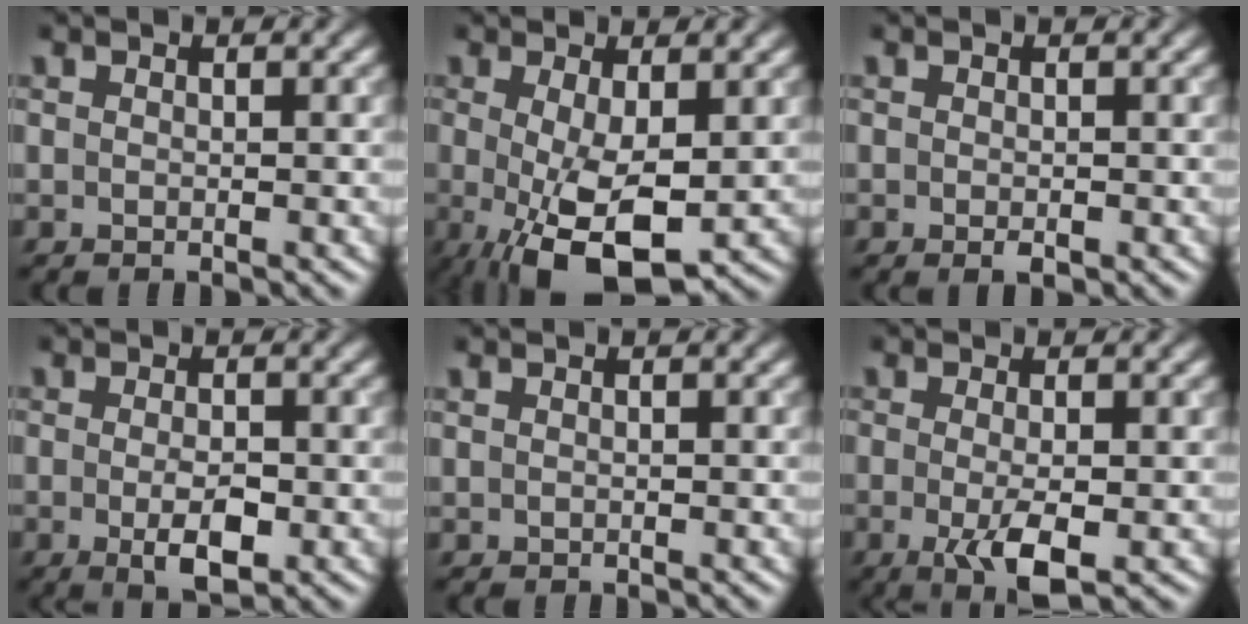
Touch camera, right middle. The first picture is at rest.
{"total": 6.9, "force": [-1.1, 2.6, 6.3], "torque": [-0.123, -0.018, -0.013]}
{"total": 1.0, "force": [-0.4, 0.5, 0.8], "torque": [-0.016, -0.005, -0.006]}
{"total": 3.3, "force": [-0.9, 1.3, 2.8], "torque": [-0.052, -0.008, -0.013]}
{"total": 0.0}
{"total": 4.4, "force": [-1.4, 1.3, 3.9], "torque": [-0.080, -0.012, -0.026]}